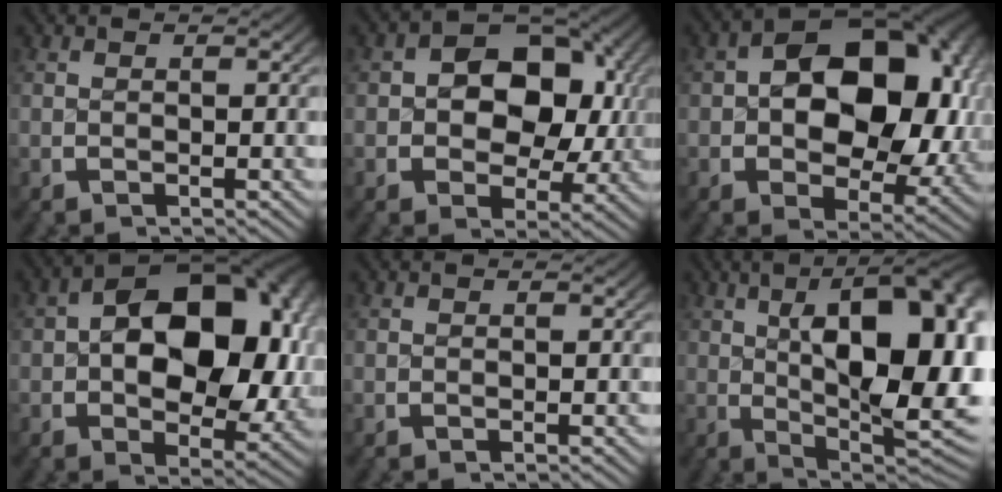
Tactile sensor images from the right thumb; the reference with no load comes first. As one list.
[{"total": 10.0, "force": [0.6, 7.3, 6.8], "torque": [-0.115, -0.011, 0.008]}, {"total": 15.5, "force": [0.9, 10.3, 11.6], "torque": [-0.181, -0.021, 0.019]}, {"total": 17.5, "force": [0.8, 11.2, 13.4], "torque": [-0.196, -0.029, 0.023]}, {"total": 0.0}, {"total": 18.8, "force": [0.9, 10.4, 15.7], "torque": [-0.228, -0.045, 0.040]}]